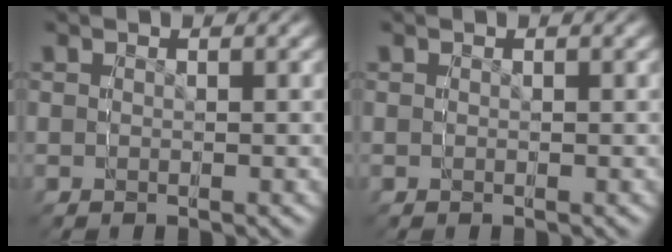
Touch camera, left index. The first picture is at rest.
{"total": 0.0}